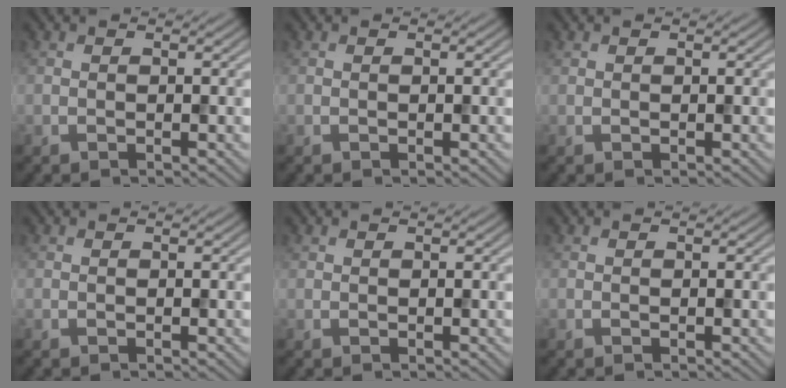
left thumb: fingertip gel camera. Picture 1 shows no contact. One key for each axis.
{"total": 0.0}
{"total": 0.0}
{"total": 0.0}
{"total": 0.0}
{"total": 0.0}